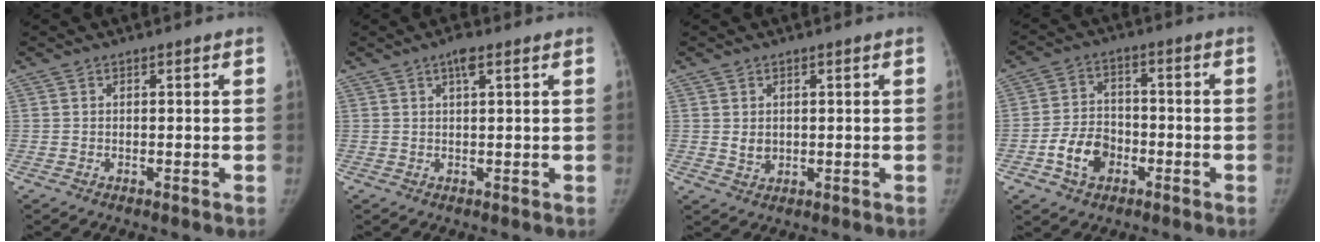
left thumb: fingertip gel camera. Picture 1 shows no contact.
{"total": 2.8, "force": [1.4, 0.3, 2.5], "torque": [-0.046, 0.001, 0.023]}
{"total": 2.5, "force": [0.4, 1.9, 1.6], "torque": [-0.019, -0.006, 0.013]}
{"total": 8.4, "force": [-3.5, 6.1, 4.7], "torque": [-0.066, 0.025, -0.062]}